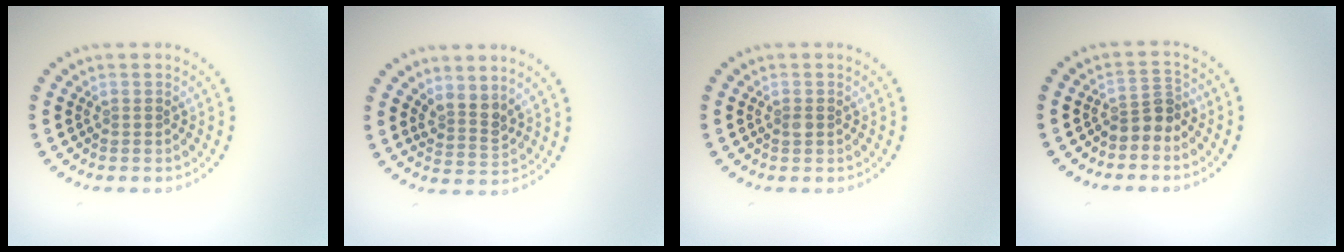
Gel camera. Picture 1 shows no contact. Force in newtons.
{"total": 2.4, "press": 1.8, "slide": 1.5}
{"total": 0.6, "press": 0.6, "slide": 0.1}
{"total": 2.3, "press": 1.8, "slide": 1.4}